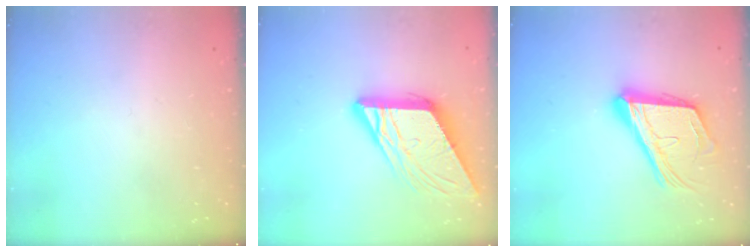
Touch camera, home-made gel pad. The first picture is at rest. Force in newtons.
{"total": 14.0, "press": 13.9, "slide": 1.4}
{"total": 19.7, "press": 19.6, "slide": 2.3}